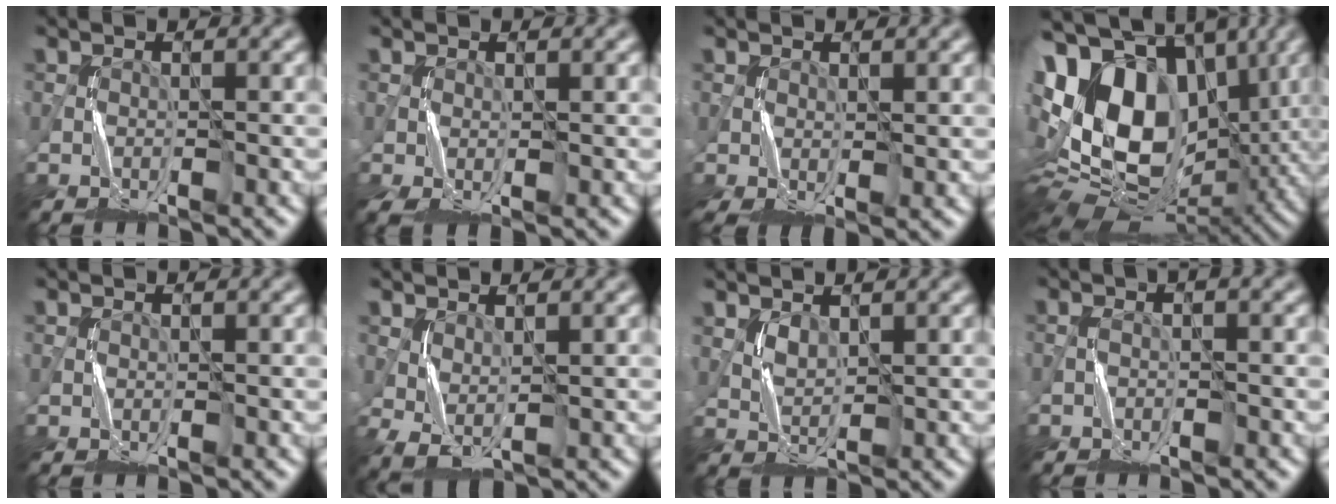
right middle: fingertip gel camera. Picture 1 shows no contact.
{"total": 2.1, "force": [-0.2, 0.9, 1.8], "torque": [-0.050, -0.002, -0.004]}
{"total": 2.2, "force": [0.5, 1.0, 1.9], "torque": [-0.049, -0.002, 0.012]}
{"total": 18.7, "force": [2.2, 12.5, 13.7], "torque": [-0.248, 0.021, 0.049]}
{"total": 0.0}
{"total": 2.0, "force": [0.8, 1.0, 1.5], "torque": [-0.044, -0.001, 0.020]}
{"total": 1.5, "force": [0.9, 0.9, 0.8], "torque": [-0.020, -0.004, 0.024]}
{"total": 1.1, "force": [-0.5, 0.2, 0.9], "torque": [-0.010, 0.007, -0.013]}